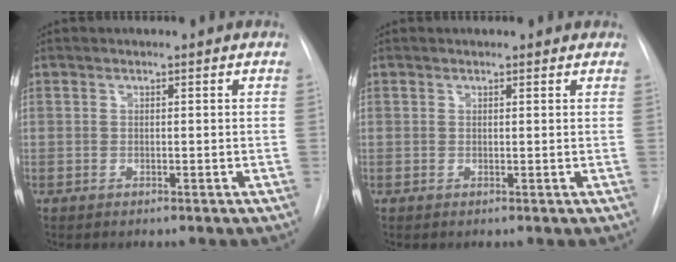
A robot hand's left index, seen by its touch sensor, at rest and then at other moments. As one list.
[{"total": 1.4, "force": [1.2, 0.7, 0.2], "torque": [-0.005, 0.002, 0.007]}]